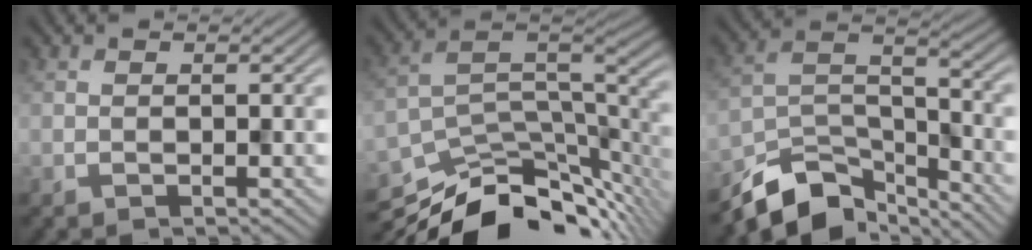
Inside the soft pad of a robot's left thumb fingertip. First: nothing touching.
{"total": 12.9, "force": [-9.6, 4.4, 7.3], "torque": [-0.135, -0.011, -0.155]}
{"total": 10.9, "force": [-8.8, 3.9, 5.1], "torque": [-0.095, -0.009, -0.171]}